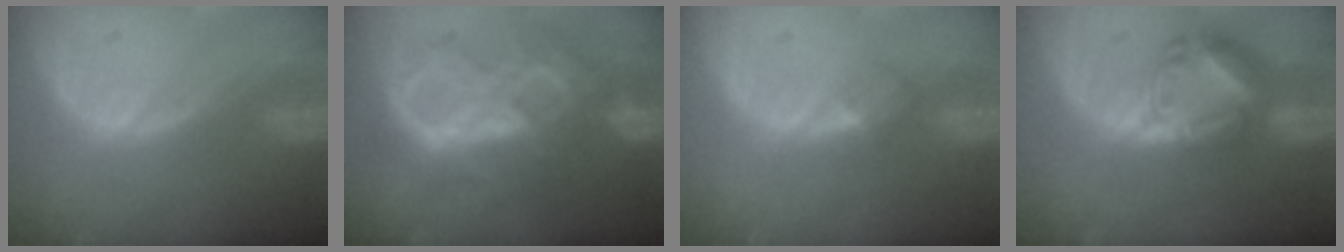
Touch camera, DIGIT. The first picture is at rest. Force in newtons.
{"total": 10.0, "press": 9.9, "slide": 1.0}
{"total": 2.0, "press": 1.6, "slide": 1.1}
{"total": 8.1, "press": 7.0, "slide": 4.0}